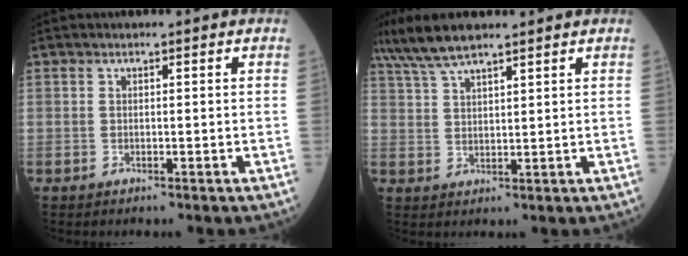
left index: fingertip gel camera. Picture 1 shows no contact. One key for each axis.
{"total": 8.7, "fx": 7.1, "fy": 1.2, "fz": 4.9, "tx": -0.091, "ty": 0.034, "tz": 0.133}